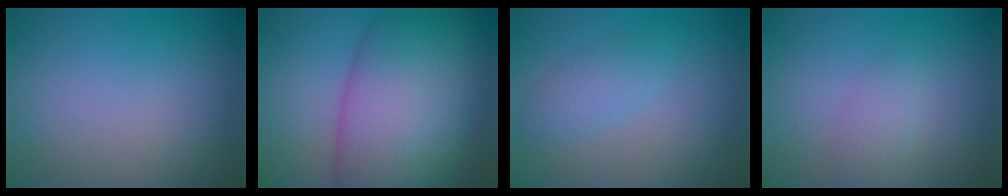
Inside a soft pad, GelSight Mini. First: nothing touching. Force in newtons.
{"total": 13.5, "press": 13.5, "slide": 0.2}
{"total": 1.9, "press": 1.9, "slide": 0.1}
{"total": 1.6, "press": 1.6, "slide": 0.1}